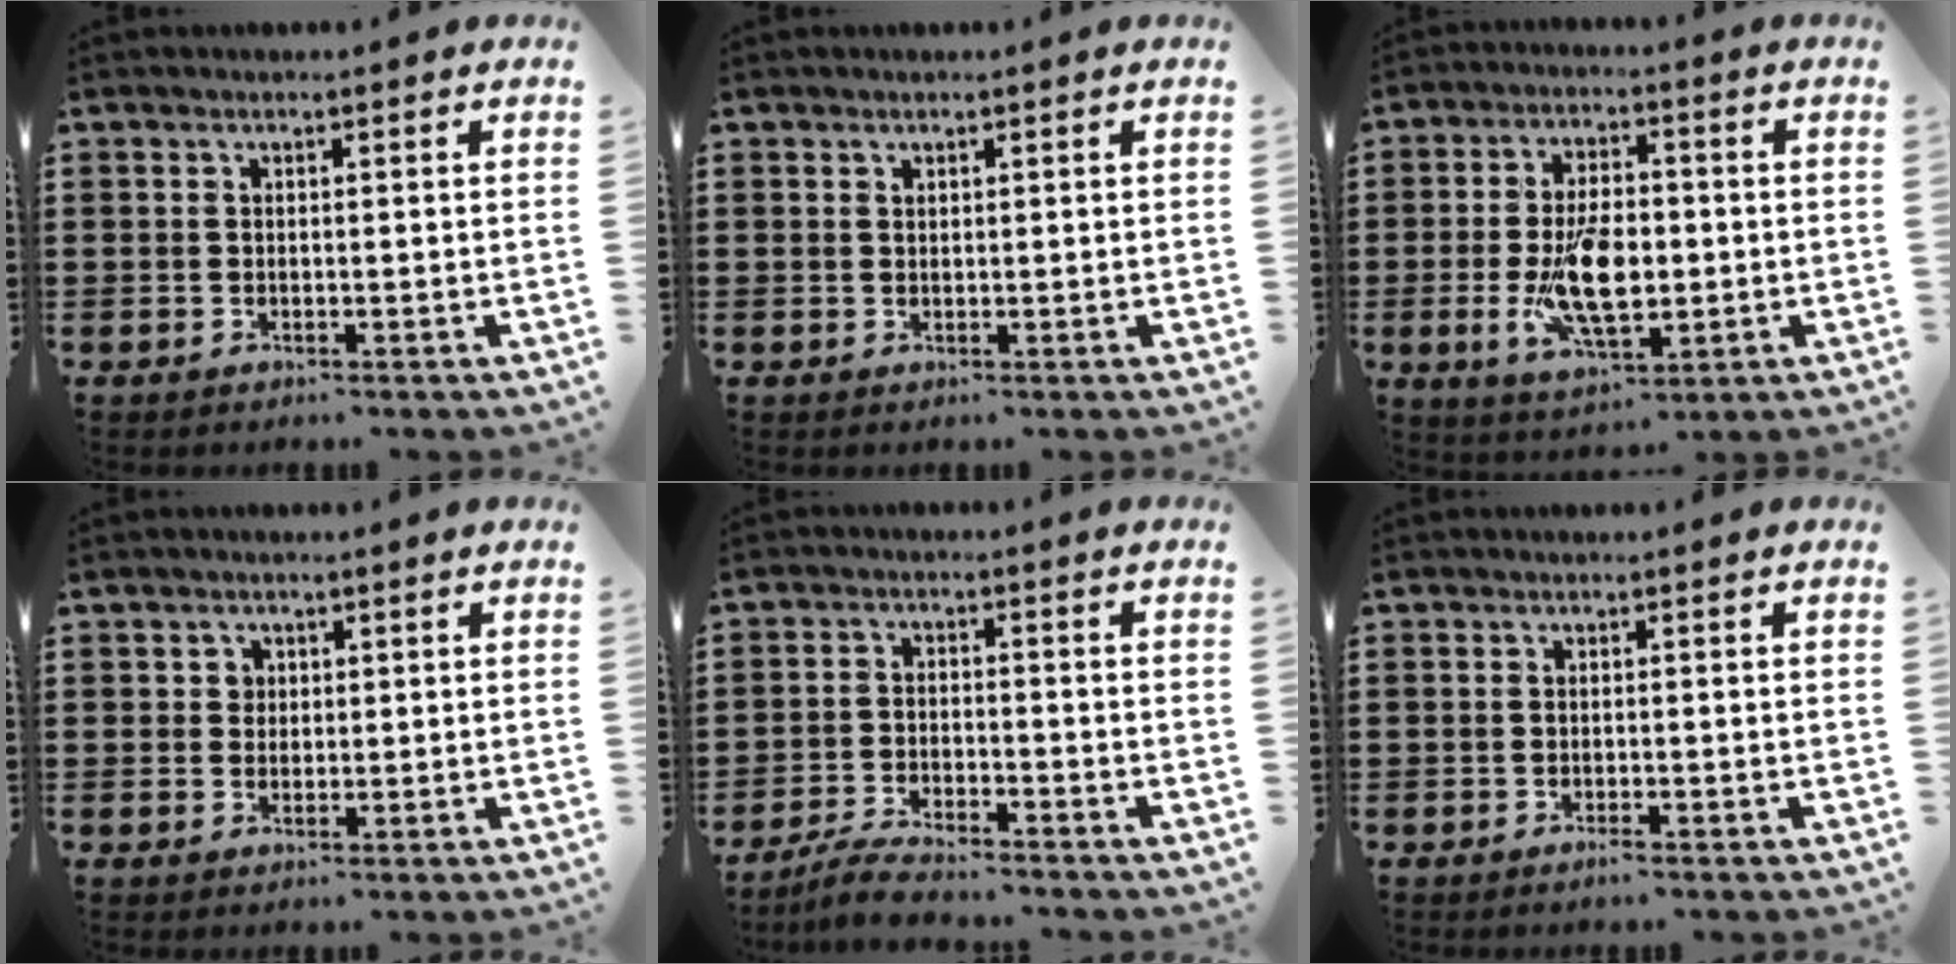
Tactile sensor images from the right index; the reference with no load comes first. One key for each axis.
{"total": 0.6, "fx": 0.4, "fy": 0.4, "fz": 0.1, "tx": -0.004, "ty": 0.001, "tz": 0.009}
{"total": 11.7, "fx": -1.5, "fy": 5.8, "fz": 10.1, "tx": -0.207, "ty": -0.010, "tz": -0.028}
{"total": 1.7, "fx": 0.5, "fy": 1.6, "fz": 0.4, "tx": -0.014, "ty": 0.008, "tz": 0.009}
{"total": 3.9, "fx": -3.7, "fy": 0.0, "fz": 1.1, "tx": -0.028, "ty": 0.000, "tz": -0.077}
{"total": 0.8, "fx": -0.6, "fy": 0.1, "fz": 0.5, "tx": -0.012, "ty": -0.004, "tz": -0.010}